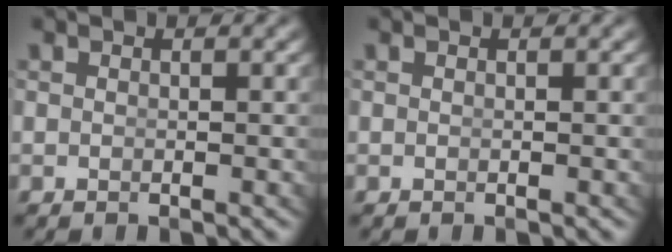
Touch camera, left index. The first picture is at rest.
{"total": 0.0}